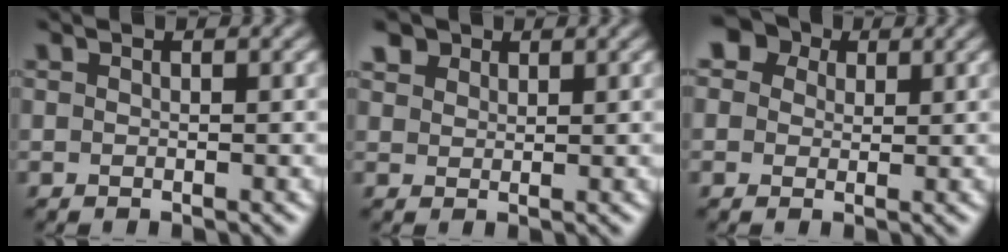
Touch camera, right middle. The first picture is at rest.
{"total": 1.9, "force": [1.5, 1.1, 0.2], "torque": [-0.009, 0.005, 0.030]}
{"total": 5.5, "force": [3.1, 4.0, 2.0], "torque": [-0.051, 0.008, 0.035]}